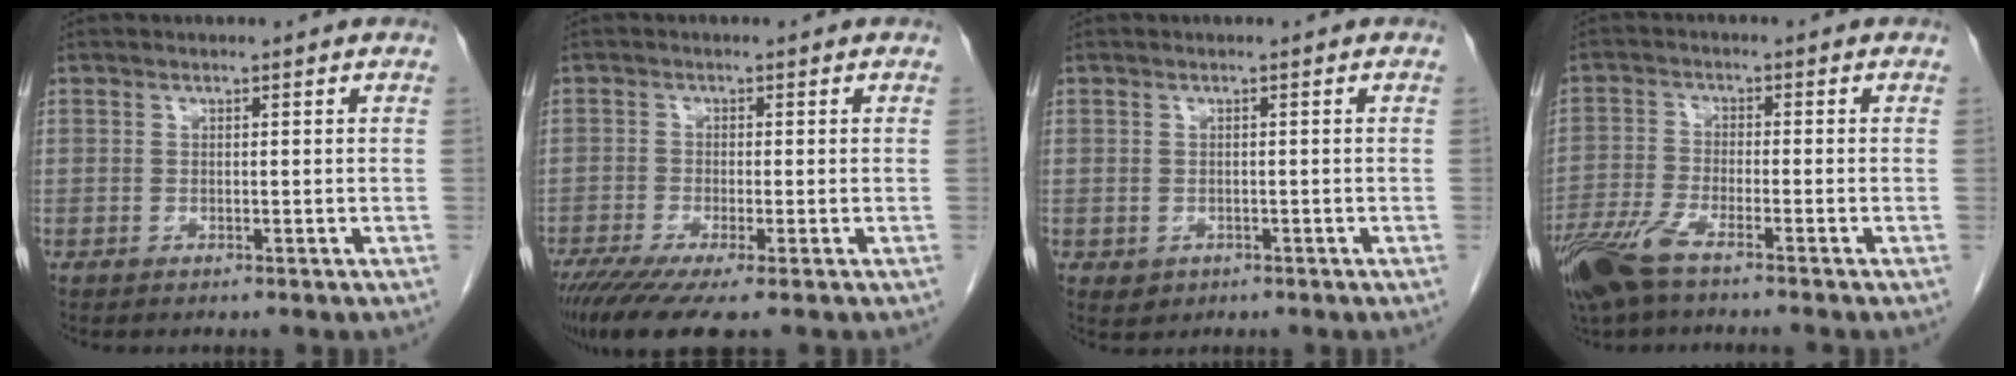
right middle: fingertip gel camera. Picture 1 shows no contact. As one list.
[{"total": 8.2, "force": [-5.5, 0.9, 6.0], "torque": [-0.095, -0.019, -0.096]}, {"total": 1.6, "force": [-0.6, 1.4, 0.5], "torque": [-0.009, 0.002, 0.002]}, {"total": 8.0, "force": [-5.9, 1.1, 5.3], "torque": [-0.110, -0.018, -0.116]}]